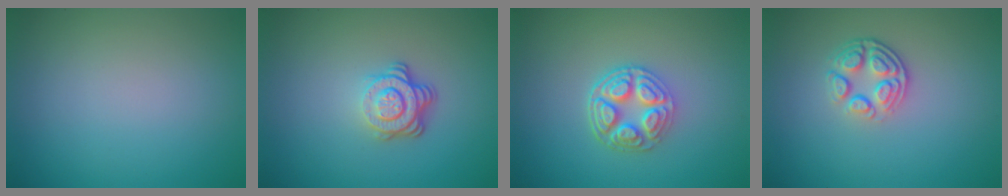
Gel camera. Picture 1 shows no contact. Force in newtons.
{"total": 3.9, "press": 2.7, "slide": 2.8}
{"total": 4.7, "press": 3.7, "slide": 2.9}
{"total": 3.7, "press": 2.8, "slide": 2.5}